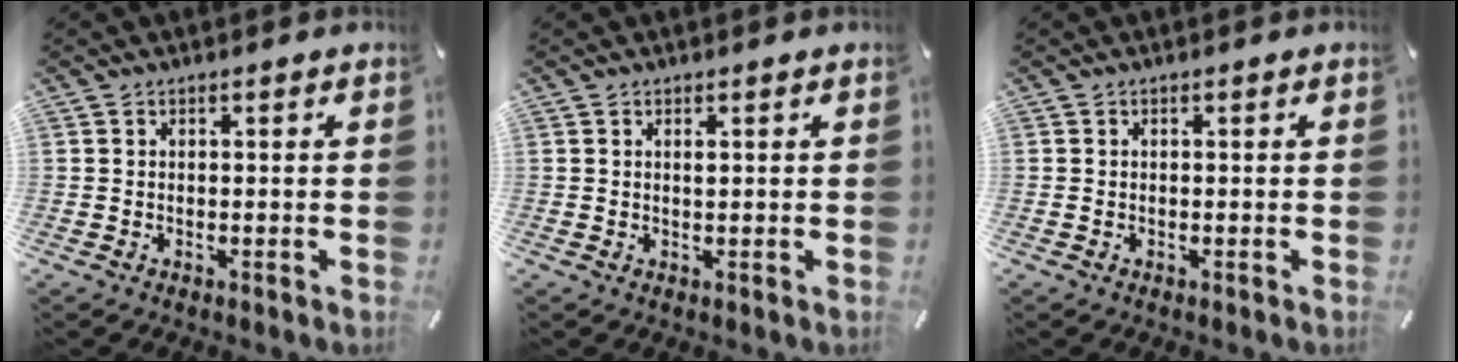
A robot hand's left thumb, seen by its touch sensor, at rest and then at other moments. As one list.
[{"total": 0.7, "force": [0.2, 0.2, 0.6], "torque": [-0.013, 0.000, 0.004]}, {"total": 0.5, "force": [-0.2, 0.3, 0.4], "torque": [-0.007, 0.000, -0.004]}]